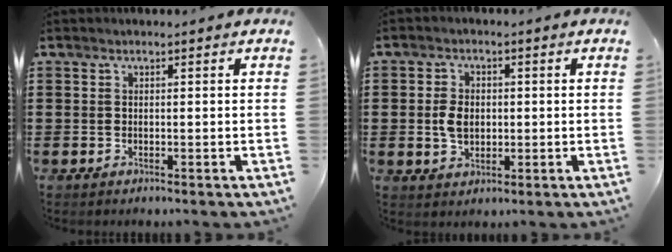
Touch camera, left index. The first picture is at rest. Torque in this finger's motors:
{"motor_torque": [1.09, 1.04, 0.42, 0.05]}